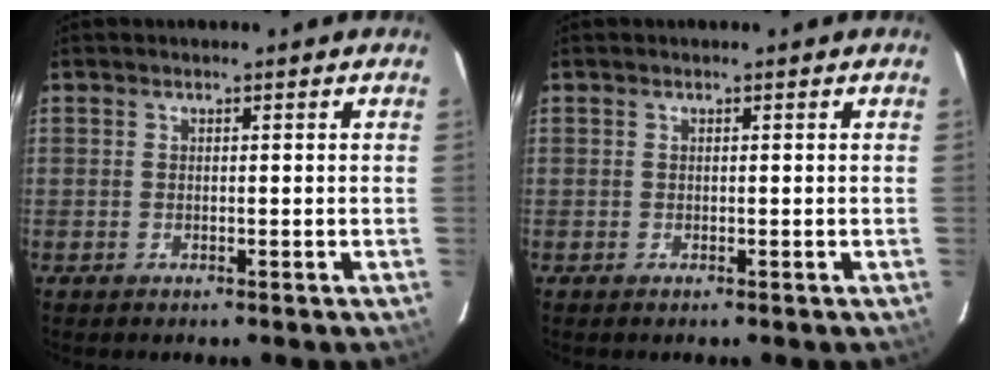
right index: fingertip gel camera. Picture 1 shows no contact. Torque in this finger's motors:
{"motor_torque": [-0.13, 0.10, -0.56, -0.09]}